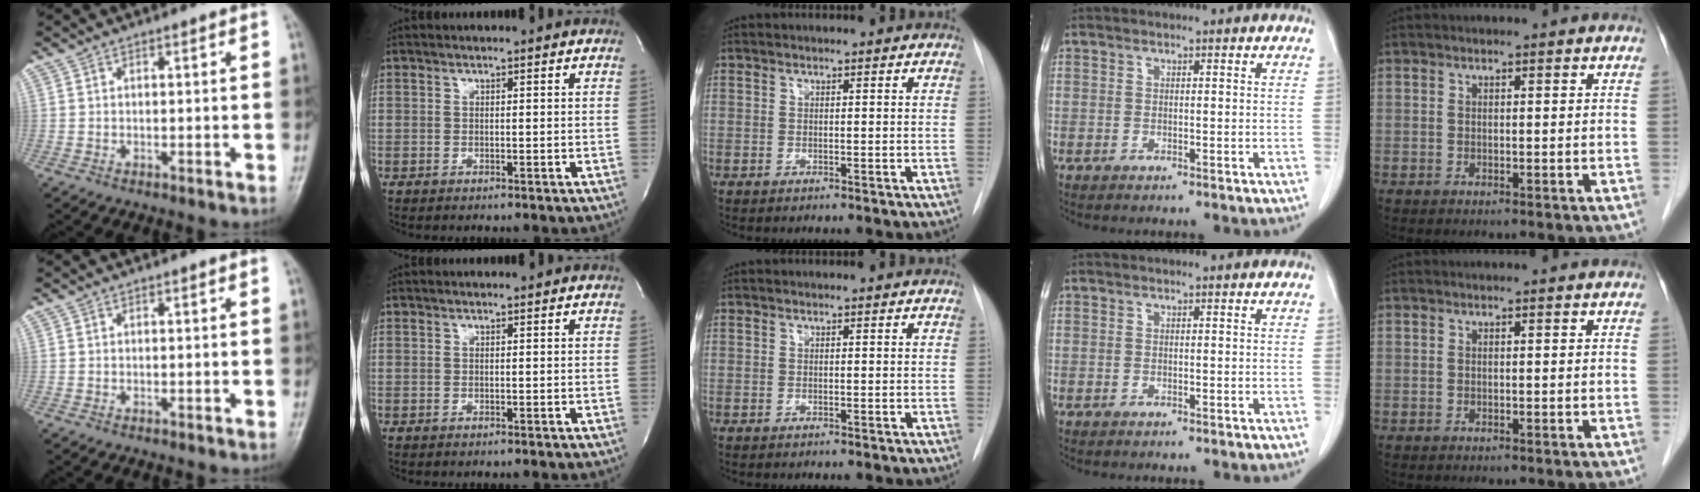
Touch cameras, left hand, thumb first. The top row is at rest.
{}